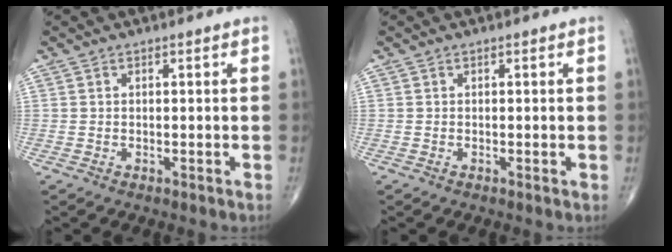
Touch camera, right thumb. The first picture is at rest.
{"total": 0.0}